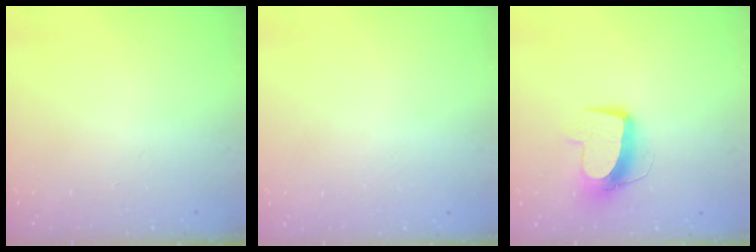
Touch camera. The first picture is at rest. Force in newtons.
{"total": 0.0}
{"total": 10.4, "press": 10.3, "slide": 1.0}